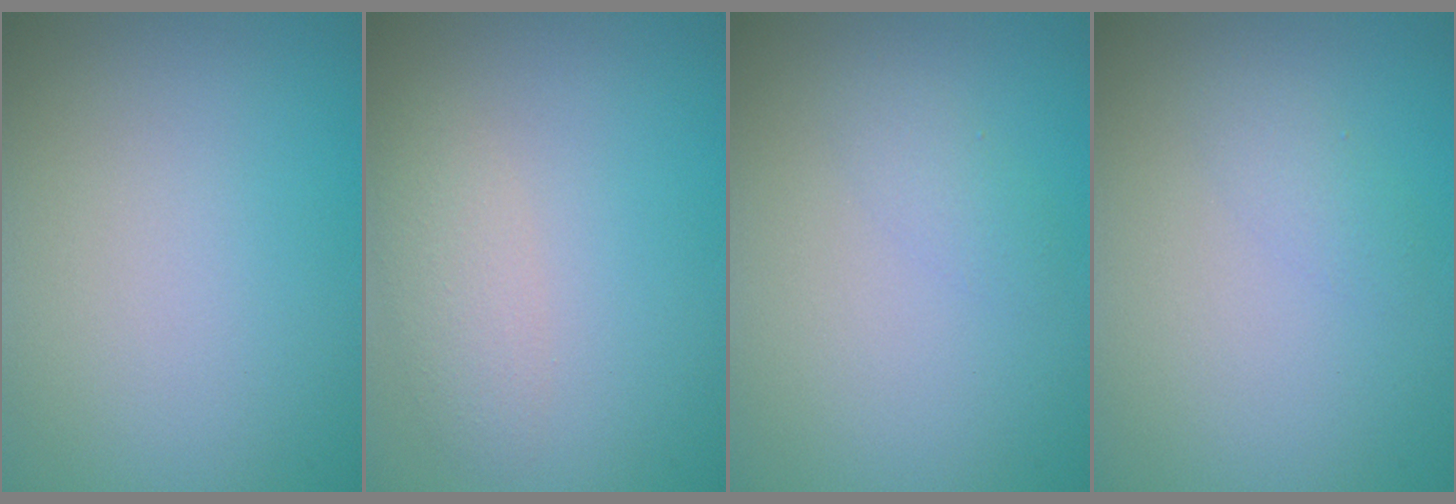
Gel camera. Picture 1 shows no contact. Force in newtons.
{"total": 2.1, "press": 2.0, "slide": 0.1}
{"total": 1.1, "press": 1.1, "slide": 0.0}
{"total": 1.1, "press": 1.1, "slide": 0.0}